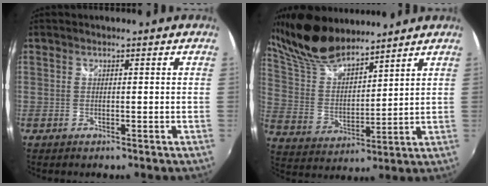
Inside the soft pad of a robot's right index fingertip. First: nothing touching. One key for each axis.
{"total": 17.4, "fx": 14.2, "fy": 5.9, "fz": 8.0, "tx": -0.165, "ty": 0.026, "tz": 0.281}